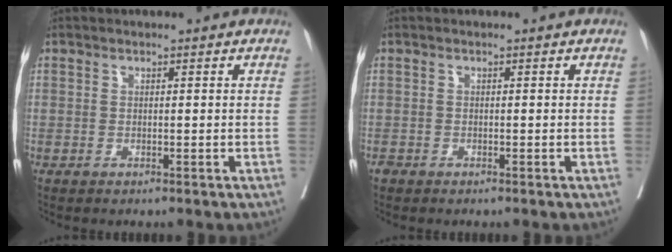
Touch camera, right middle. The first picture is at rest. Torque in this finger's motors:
{"motor_torque": [0.34, -0.29, 0.04, 0.00]}